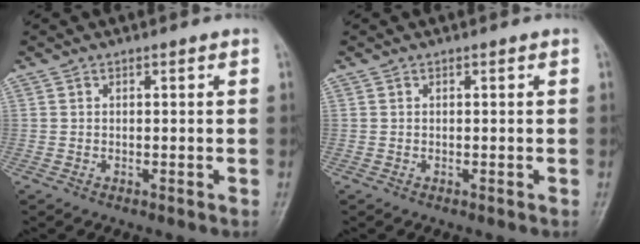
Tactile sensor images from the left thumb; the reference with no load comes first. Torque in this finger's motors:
{"motor_torque": [0.00, 0.00, -0.01, -0.01, 0.00]}